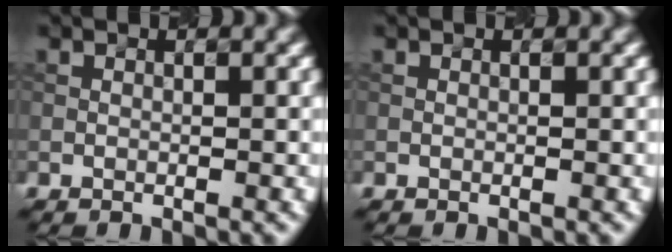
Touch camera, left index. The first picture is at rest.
{"total": 0.0}